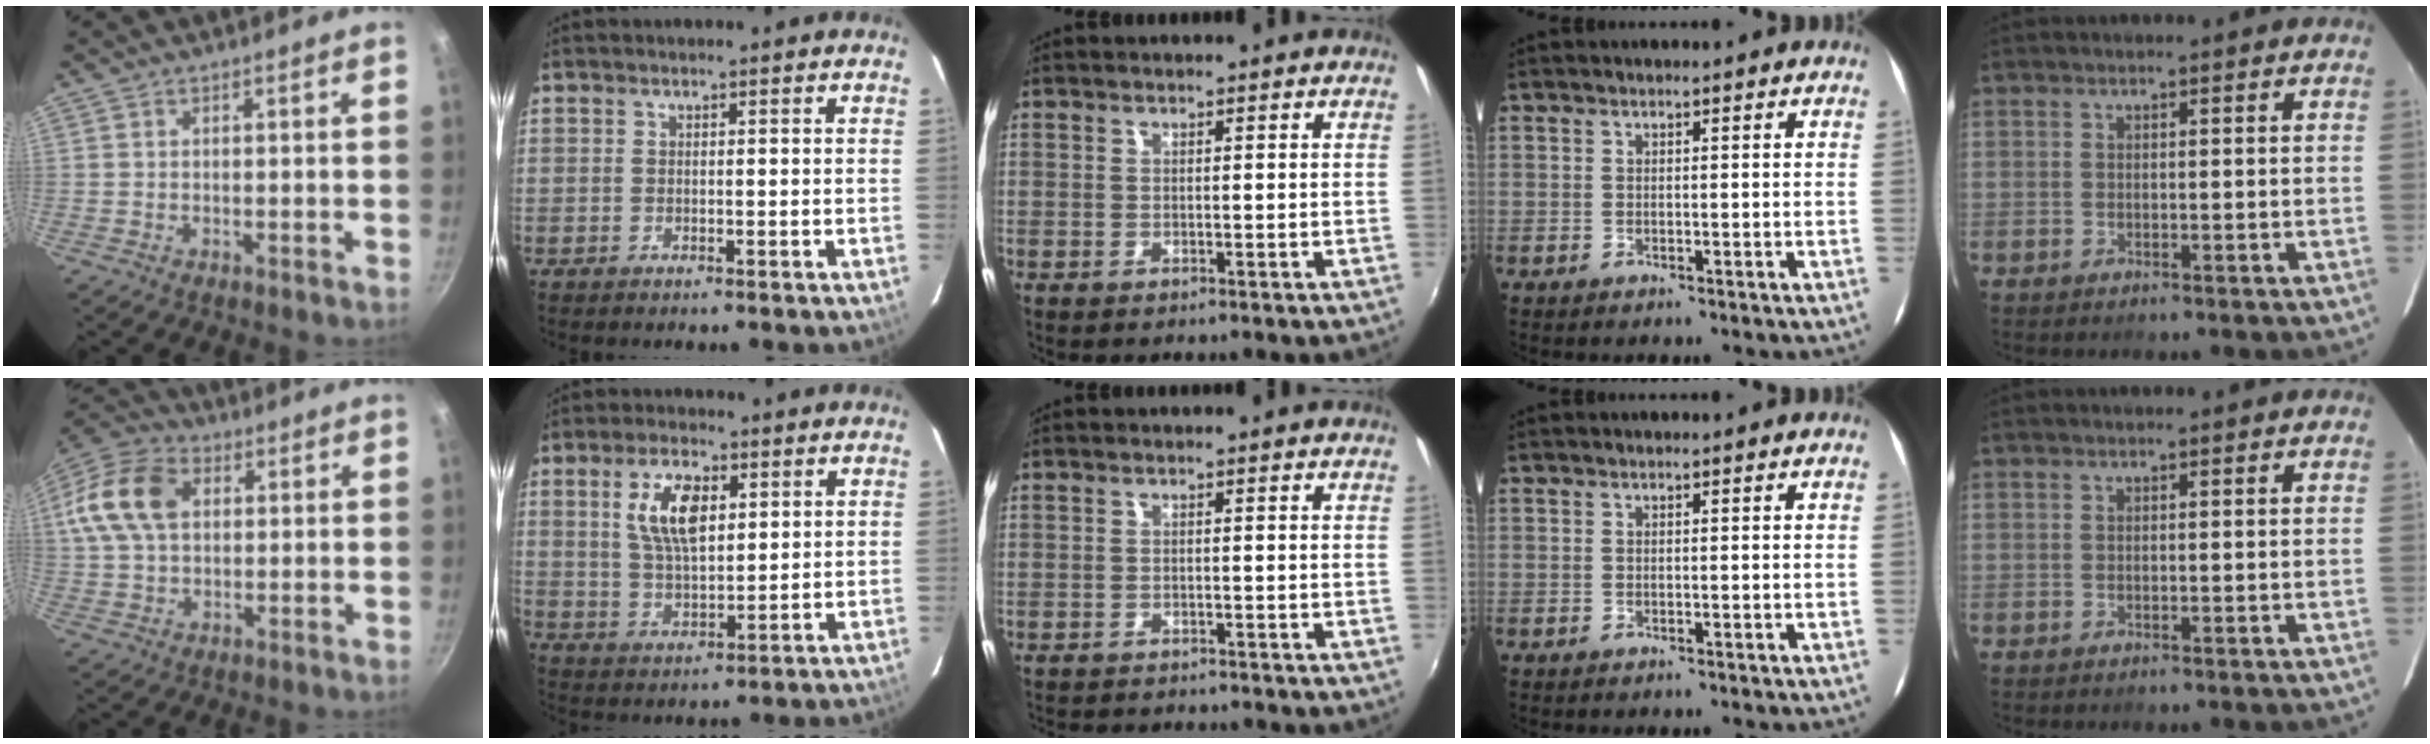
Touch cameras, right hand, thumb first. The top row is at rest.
{"thumb": {"total": 14.9, "force": [3.1, 10.3, 10.4], "torque": [-0.192, 0.021, 0.044]}, "index": {"total": 9.6, "force": [3.1, 4.5, 7.9], "torque": [-0.152, 0.008, 0.062]}, "middle": {"total": 5.9, "force": [-5.5, 1.3, 1.7], "torque": [-0.047, -0.015, -0.081]}}